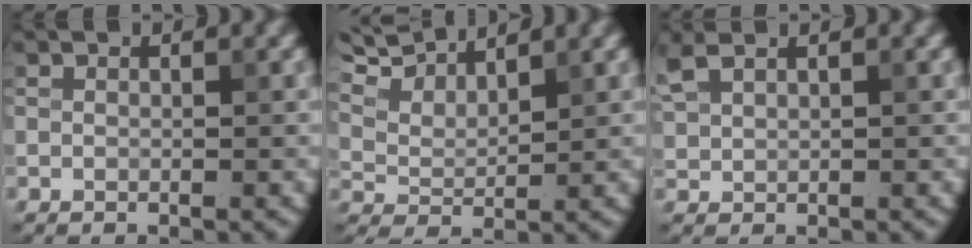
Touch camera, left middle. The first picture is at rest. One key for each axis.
{"total": 6.4, "fx": 5.6, "fy": 1.5, "fz": 2.7, "tx": -0.068, "ty": 0.020, "tz": 0.083}
{"total": 2.3, "fx": 1.7, "fy": 0.9, "fz": 1.3, "tx": -0.037, "ty": 0.009, "tz": 0.039}